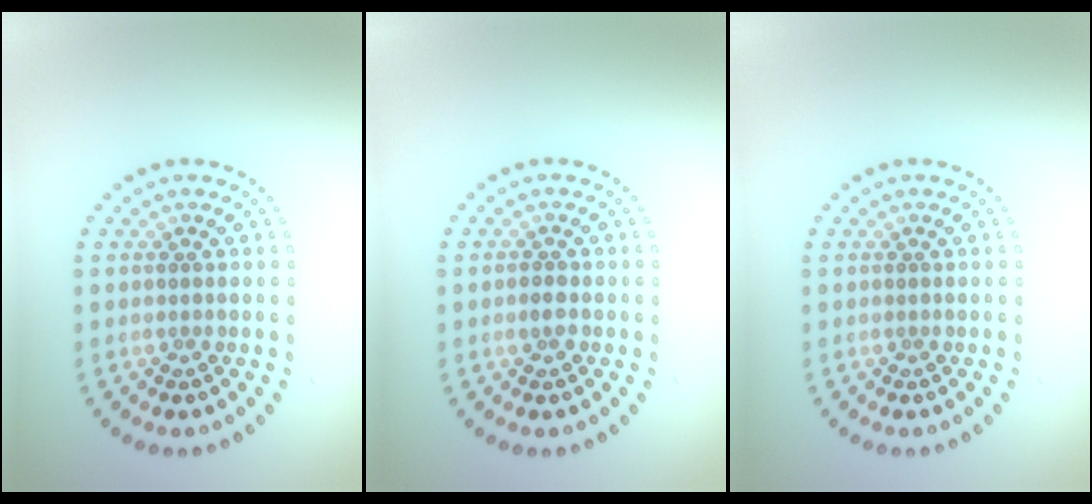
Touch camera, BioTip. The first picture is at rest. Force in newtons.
{"total": 1.2, "press": 1.2, "slide": 0.2}
{"total": 0.0}